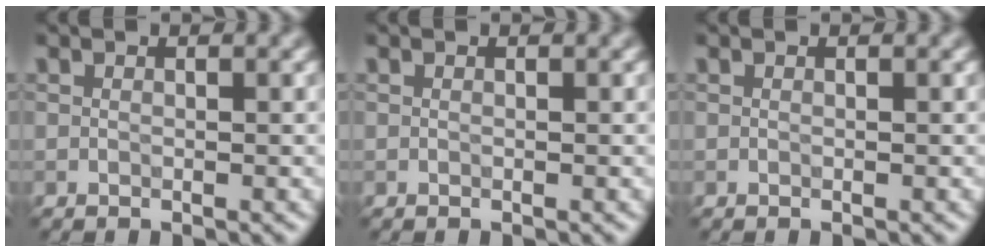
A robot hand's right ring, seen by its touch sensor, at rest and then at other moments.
{"total": 0.0}
{"total": 0.0}